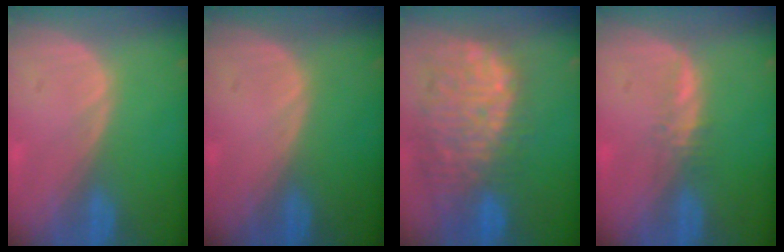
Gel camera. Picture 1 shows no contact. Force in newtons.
{"total": 0.0}
{"total": 13.1, "press": 11.2, "slide": 6.8}
{"total": 1.6, "press": 1.5, "slide": 0.5}